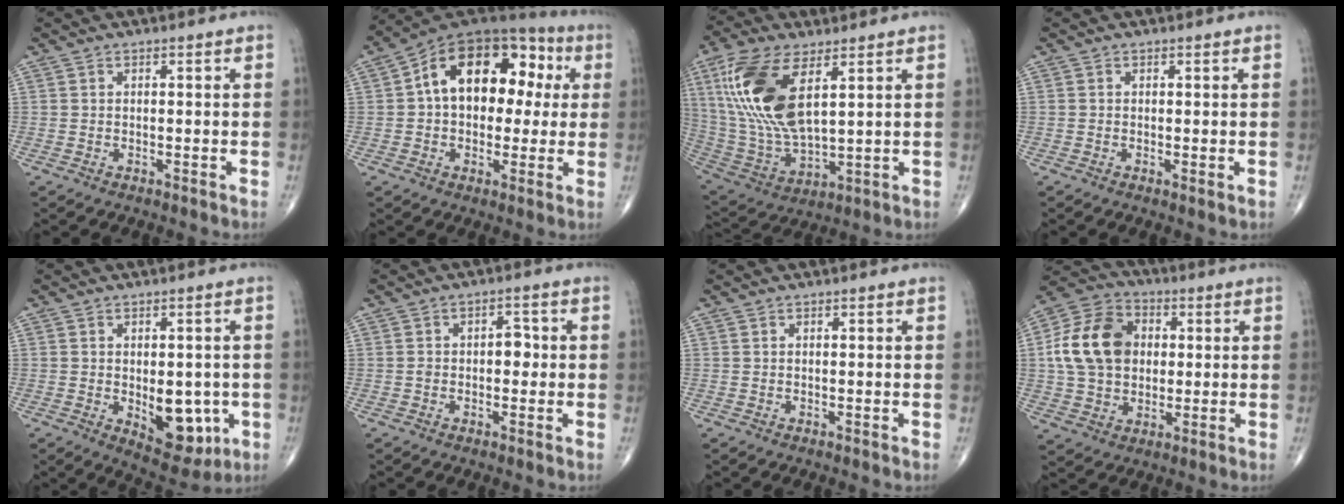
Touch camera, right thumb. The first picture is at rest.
{"total": 19.7, "force": [3.1, 12.5, 14.9], "torque": [-0.185, 0.046, 0.039]}
{"total": 19.1, "force": [6.5, 8.6, 15.7], "torque": [-0.333, -0.022, 0.132]}
{"total": 0.8, "force": [0.0, 0.2, 0.7], "torque": [-0.014, -0.004, -0.003]}
{"total": 10.7, "force": [-2.1, 6.1, 8.5], "torque": [-0.076, -0.011, -0.016]}
{"total": 3.5, "force": [-0.2, 2.3, 2.5], "torque": [-0.021, 0.014, -0.006]}
{"total": 0.0}
{"total": 15.4, "force": [1.9, 11.7, 9.8], "torque": [-0.163, 0.016, 0.029]}